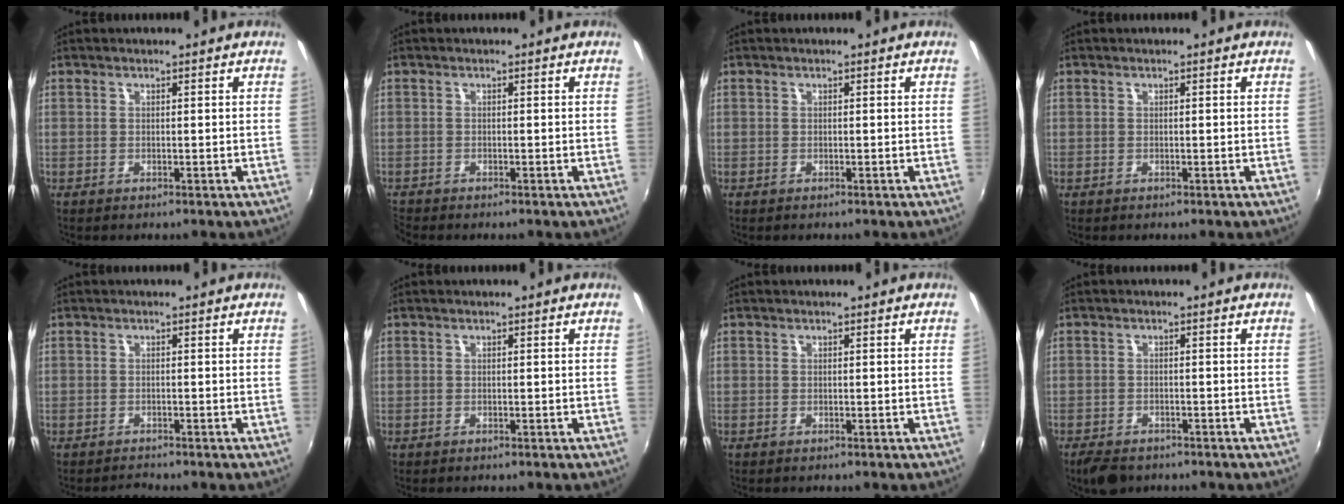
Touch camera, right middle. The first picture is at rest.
{"total": 1.6, "force": [-1.6, 0.2, 0.1], "torque": [-0.008, -0.011, -0.034]}
{"total": 0.0}
{"total": 0.0}
{"total": 1.2, "force": [-1.2, 0.2, -0.3], "torque": [0.000, 0.001, -0.022]}
{"total": 0.0}
{"total": 0.0}
{"total": 5.0, "force": [-3.9, 2.4, 2.0], "torque": [-0.054, -0.012, -0.065]}